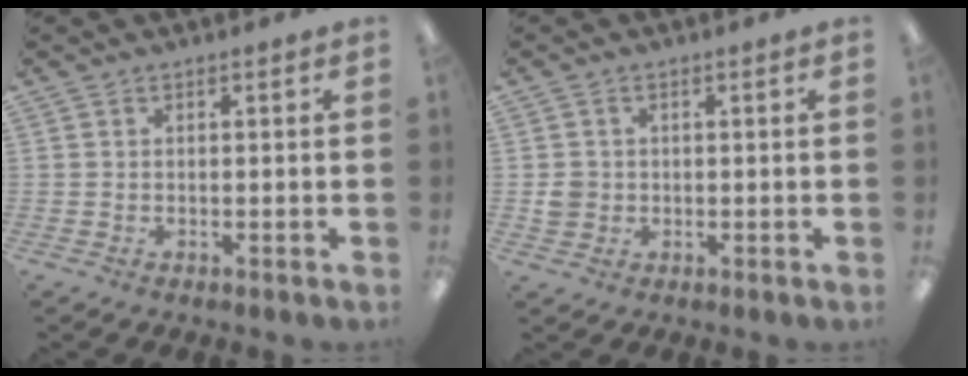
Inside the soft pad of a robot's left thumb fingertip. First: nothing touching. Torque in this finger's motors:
{"motor_torque": [-0.20, 0.25, 0.25, -0.16, 0.00]}